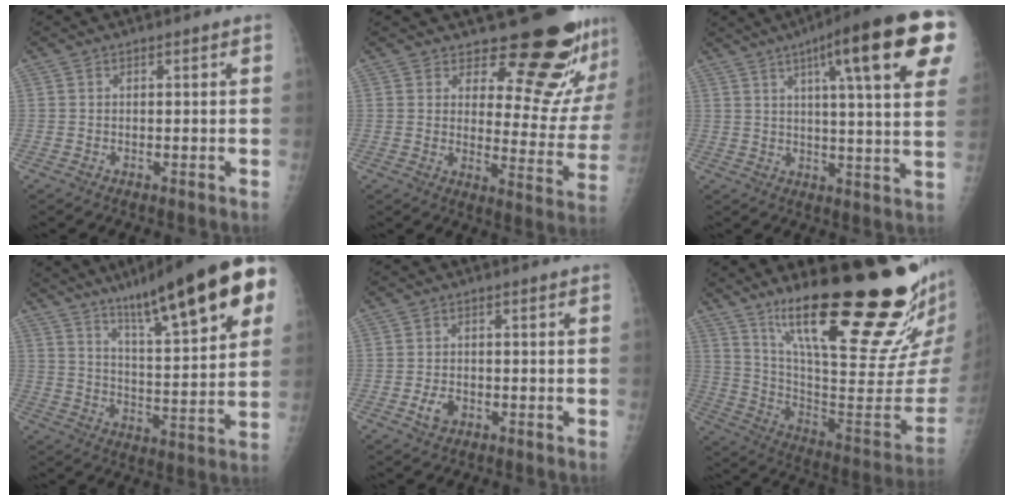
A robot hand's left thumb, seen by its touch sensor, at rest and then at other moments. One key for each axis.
{"total": 16.6, "fx": 14.1, "fy": 5.7, "fz": 6.8, "tx": -0.035, "ty": -0.128, "tz": 0.171}
{"total": 21.4, "fx": 9.6, "fy": 3.2, "fz": 18.9, "tx": -0.255, "ty": -0.007, "tz": 0.127}
{"total": 23.9, "fx": 13.0, "fy": 4.7, "fz": 19.5, "tx": -0.266, "ty": -0.032, "tz": 0.196}
{"total": 2.9, "fx": -1.2, "fy": 1.9, "fz": 1.8, "tx": -0.031, "ty": 0.004, "tz": -0.019}
{"total": 31.3, "fx": 19.3, "fy": 5.3, "fz": 24.0, "tx": -0.324, "ty": -0.082, "tz": 0.323}